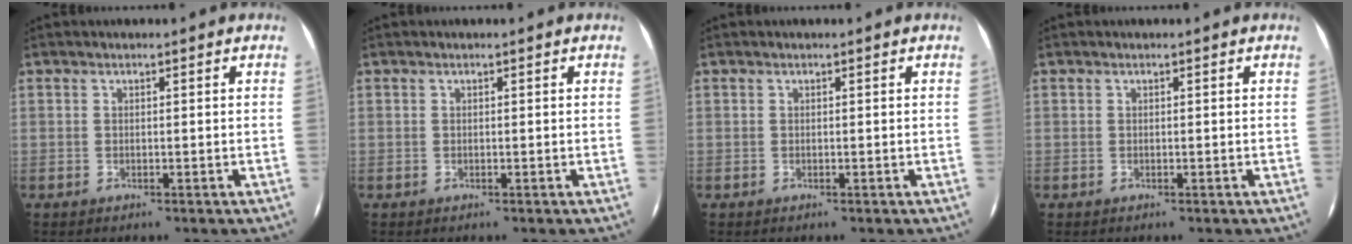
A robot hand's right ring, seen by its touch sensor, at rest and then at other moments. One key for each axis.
{"total": 0.0}
{"total": 0.0}
{"total": 0.0}